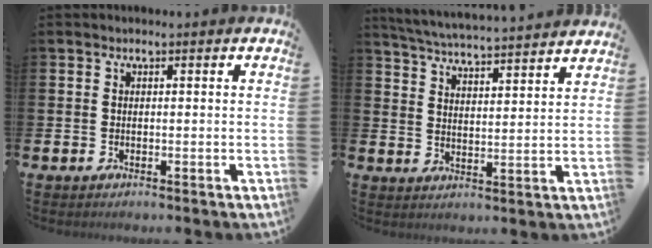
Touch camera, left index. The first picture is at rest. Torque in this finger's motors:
{"motor_torque": [0.02, -0.79, 0.36, 0.14]}